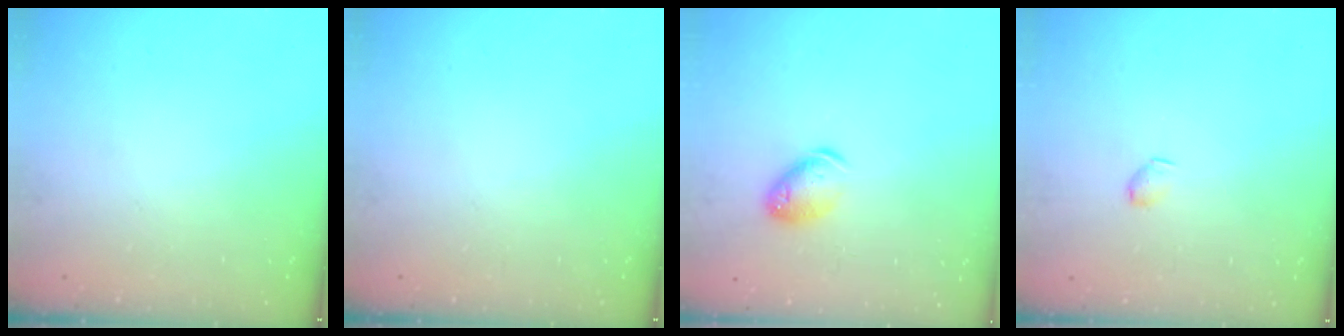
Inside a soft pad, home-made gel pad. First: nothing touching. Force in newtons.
{"total": 0.0}
{"total": 9.7, "press": 9.6, "slide": 1.4}
{"total": 2.9, "press": 2.9, "slide": 0.5}